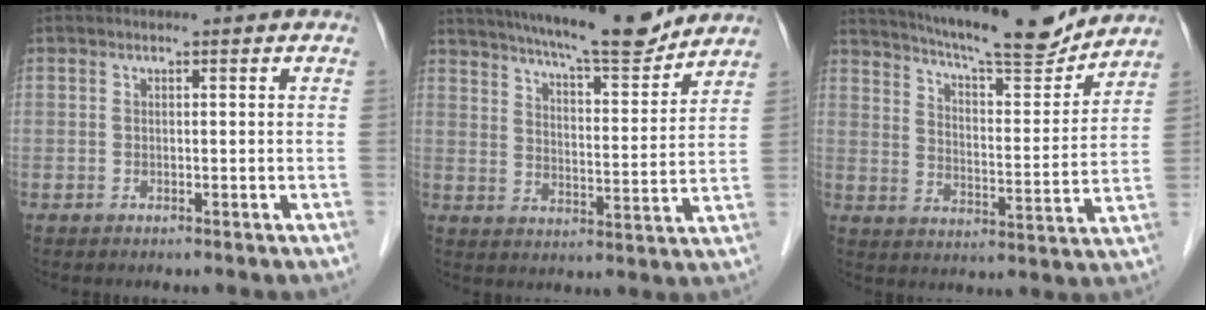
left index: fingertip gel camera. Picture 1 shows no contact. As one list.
[{"total": 15.4, "force": [13.8, 1.2, 6.7], "torque": [-0.105, -0.006, 0.203]}, {"total": 16.9, "force": [15.5, 1.4, 6.6], "torque": [-0.112, -0.014, 0.224]}]